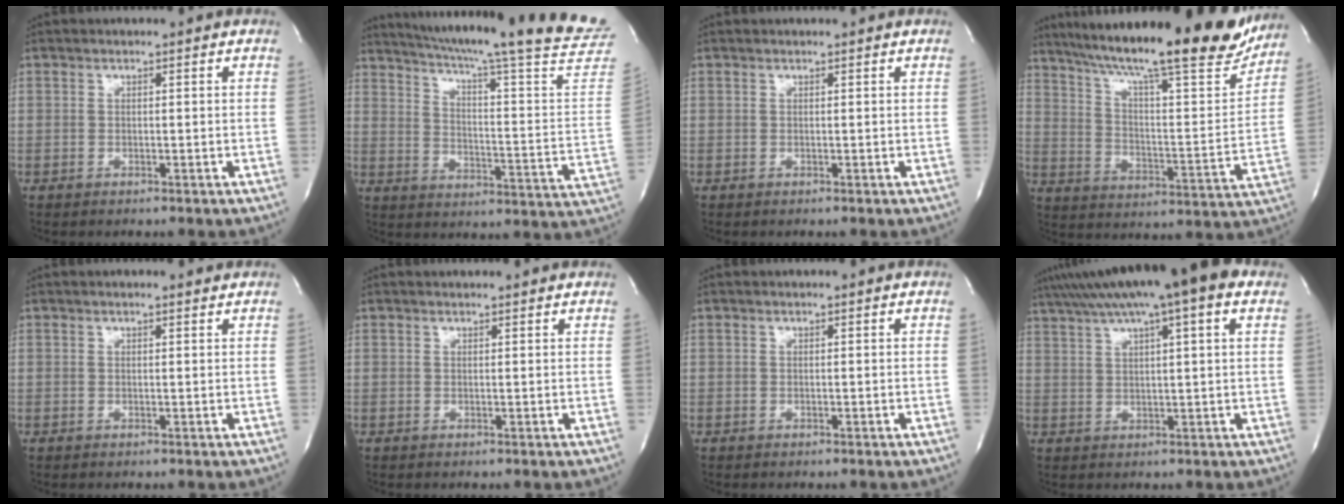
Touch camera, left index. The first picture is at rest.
{"total": 29.4, "force": [25.8, -1.1, 14.1], "torque": [-0.222, -0.108, 0.325]}
{"total": 1.1, "force": [1.1, 0.0, 0.2], "torque": [-0.007, 0.015, 0.018]}
{"total": 28.1, "force": [23.3, 4.0, 15.2], "torque": [-0.248, -0.032, 0.319]}
{"total": 1.3, "force": [1.2, 0.2, 0.5], "torque": [-0.014, 0.005, 0.014]}
{"total": 2.5, "force": [2.5, 0.2, 0.4], "torque": [-0.014, 0.010, 0.026]}
{"total": 0.0}
{"total": 16.3, "force": [10.9, 1.4, 12.0], "torque": [-0.206, 0.050, 0.152]}